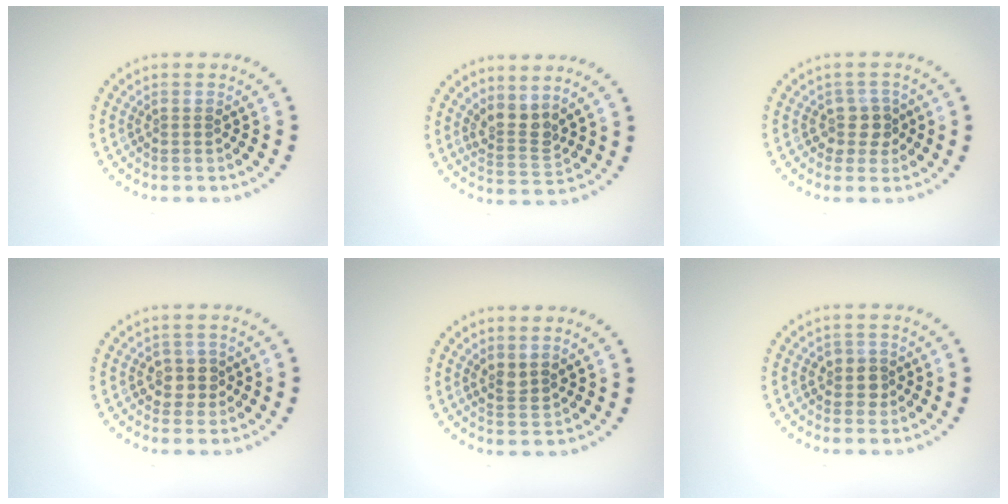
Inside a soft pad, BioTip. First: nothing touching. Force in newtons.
{"total": 2.6, "press": 1.9, "slide": 1.9}
{"total": 2.3, "press": 1.8, "slide": 1.5}
{"total": 2.0, "press": 1.8, "slide": 1.0}
{"total": 1.5, "press": 1.2, "slide": 0.9}
{"total": 1.8, "press": 1.6, "slide": 0.9}